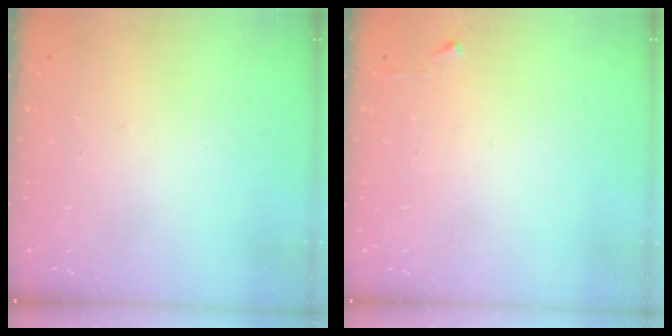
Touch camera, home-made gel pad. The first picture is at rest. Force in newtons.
{"total": 2.4, "press": 2.4, "slide": 0.3}